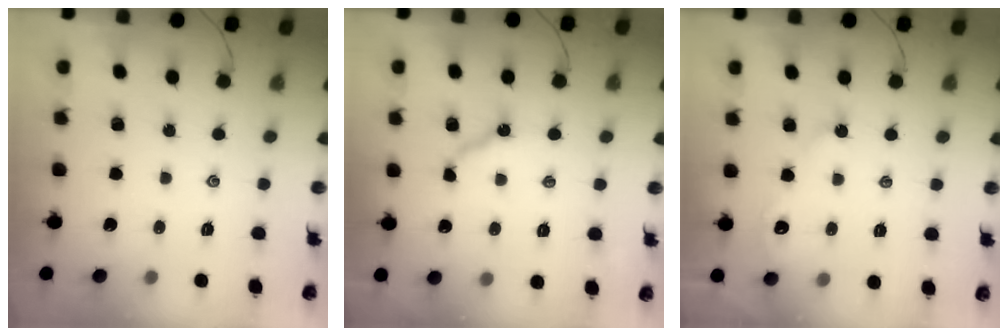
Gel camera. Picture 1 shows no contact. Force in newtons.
{"total": 7.7, "press": 7.7, "slide": 0.7}
{"total": 2.8, "press": 2.8, "slide": 0.4}